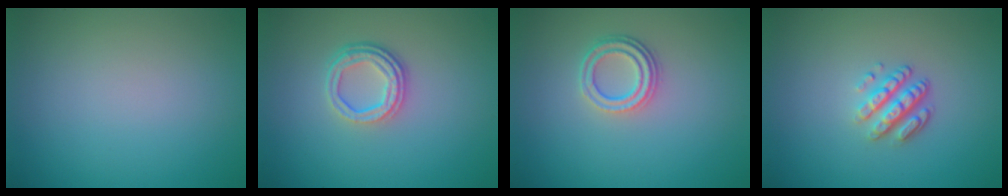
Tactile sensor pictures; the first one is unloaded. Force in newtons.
{"total": 3.4, "press": 2.6, "slide": 2.3}
{"total": 2.8, "press": 2.3, "slide": 1.6}
{"total": 3.2, "press": 2.4, "slide": 2.1}